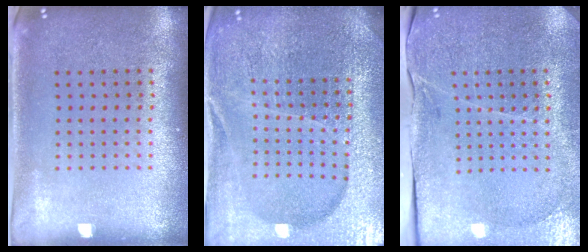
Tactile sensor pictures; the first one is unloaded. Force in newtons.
{"total": 5.5, "press": 5.0, "slide": 2.4}
{"total": 3.4, "press": 3.4, "slide": 0.3}